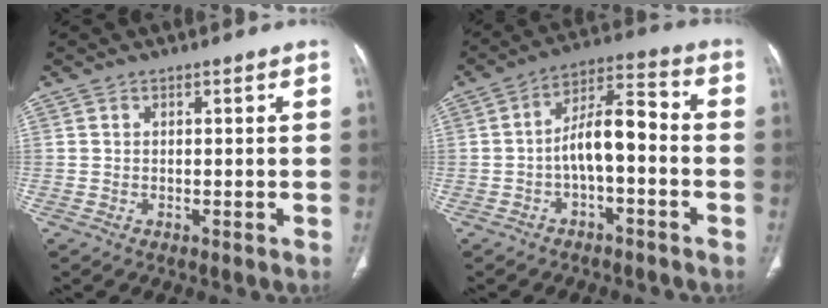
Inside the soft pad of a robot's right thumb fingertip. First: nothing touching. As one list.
[{"total": 9.3, "force": [-2.1, 3.9, 8.2], "torque": [-0.134, 0.050, -0.041]}]